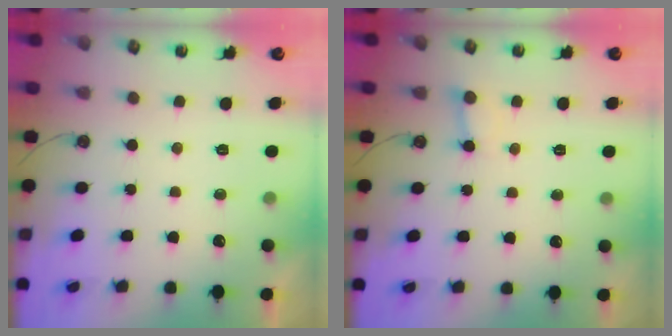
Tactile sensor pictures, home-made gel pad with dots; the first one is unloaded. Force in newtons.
{"total": 4.9, "press": 4.8, "slide": 0.6}